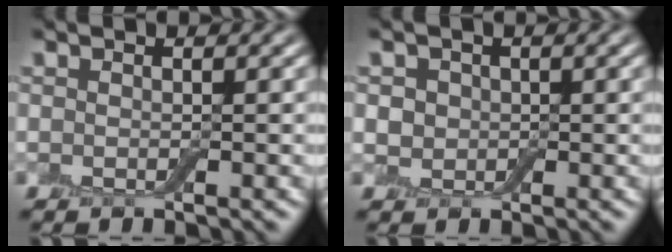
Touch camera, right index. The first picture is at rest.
{"total": 2.4, "force": [0.5, 2.1, 1.0], "torque": [-0.015, 0.004, 0.000]}